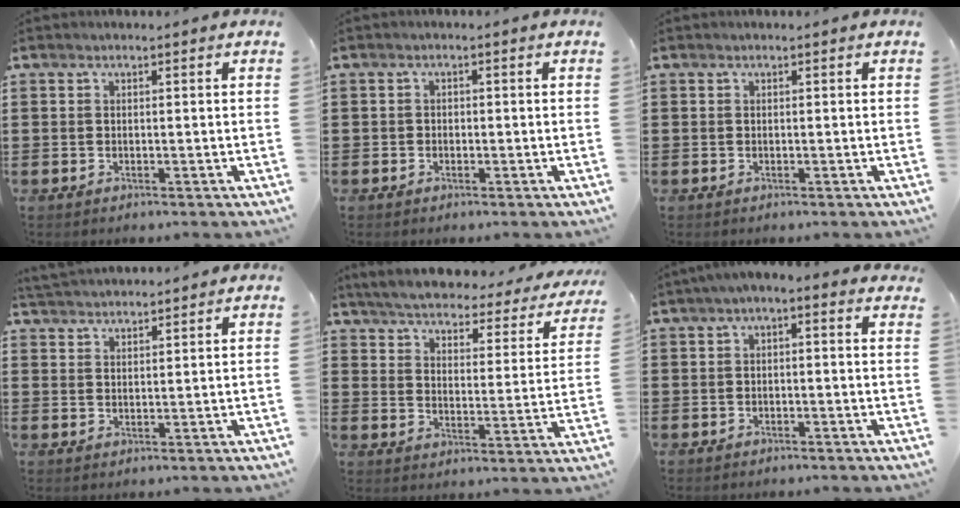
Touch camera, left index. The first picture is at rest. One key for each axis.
{"total": 0.9, "fx": -0.5, "fy": 0.8, "fz": 0.3, "tx": -0.008, "ty": 0.002, "tz": -0.011}
{"total": 0.0}
{"total": 2.4, "fx": 2.4, "fy": 0.0, "fz": -0.1, "tx": -0.006, "ty": -0.004, "tz": 0.046}
{"total": 3.8, "fx": 3.7, "fy": 0.0, "fz": 0.8, "tx": -0.039, "ty": -0.033, "tz": 0.056}
{"total": 1.6, "fx": -1.1, "fy": 0.4, "fz": 1.1, "tx": -0.019, "ty": 0.001, "tz": -0.023}